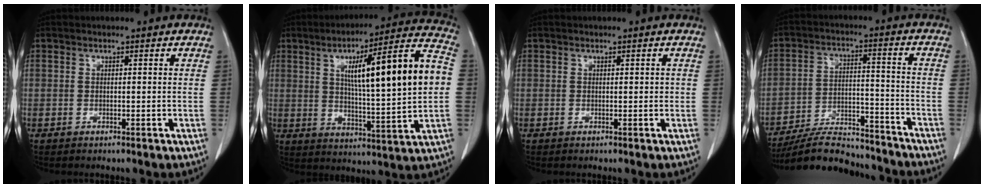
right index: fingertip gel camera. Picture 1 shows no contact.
{"total": 19.9, "force": [3.0, 1.9, 19.6], "torque": [-0.295, 0.025, 0.042]}
{"total": 0.7, "force": [0.2, 0.4, 0.5], "torque": [-0.005, 0.002, 0.004]}
{"total": 14.4, "force": [-13.5, 3.0, 4.0], "torque": [-0.061, 0.018, -0.214]}